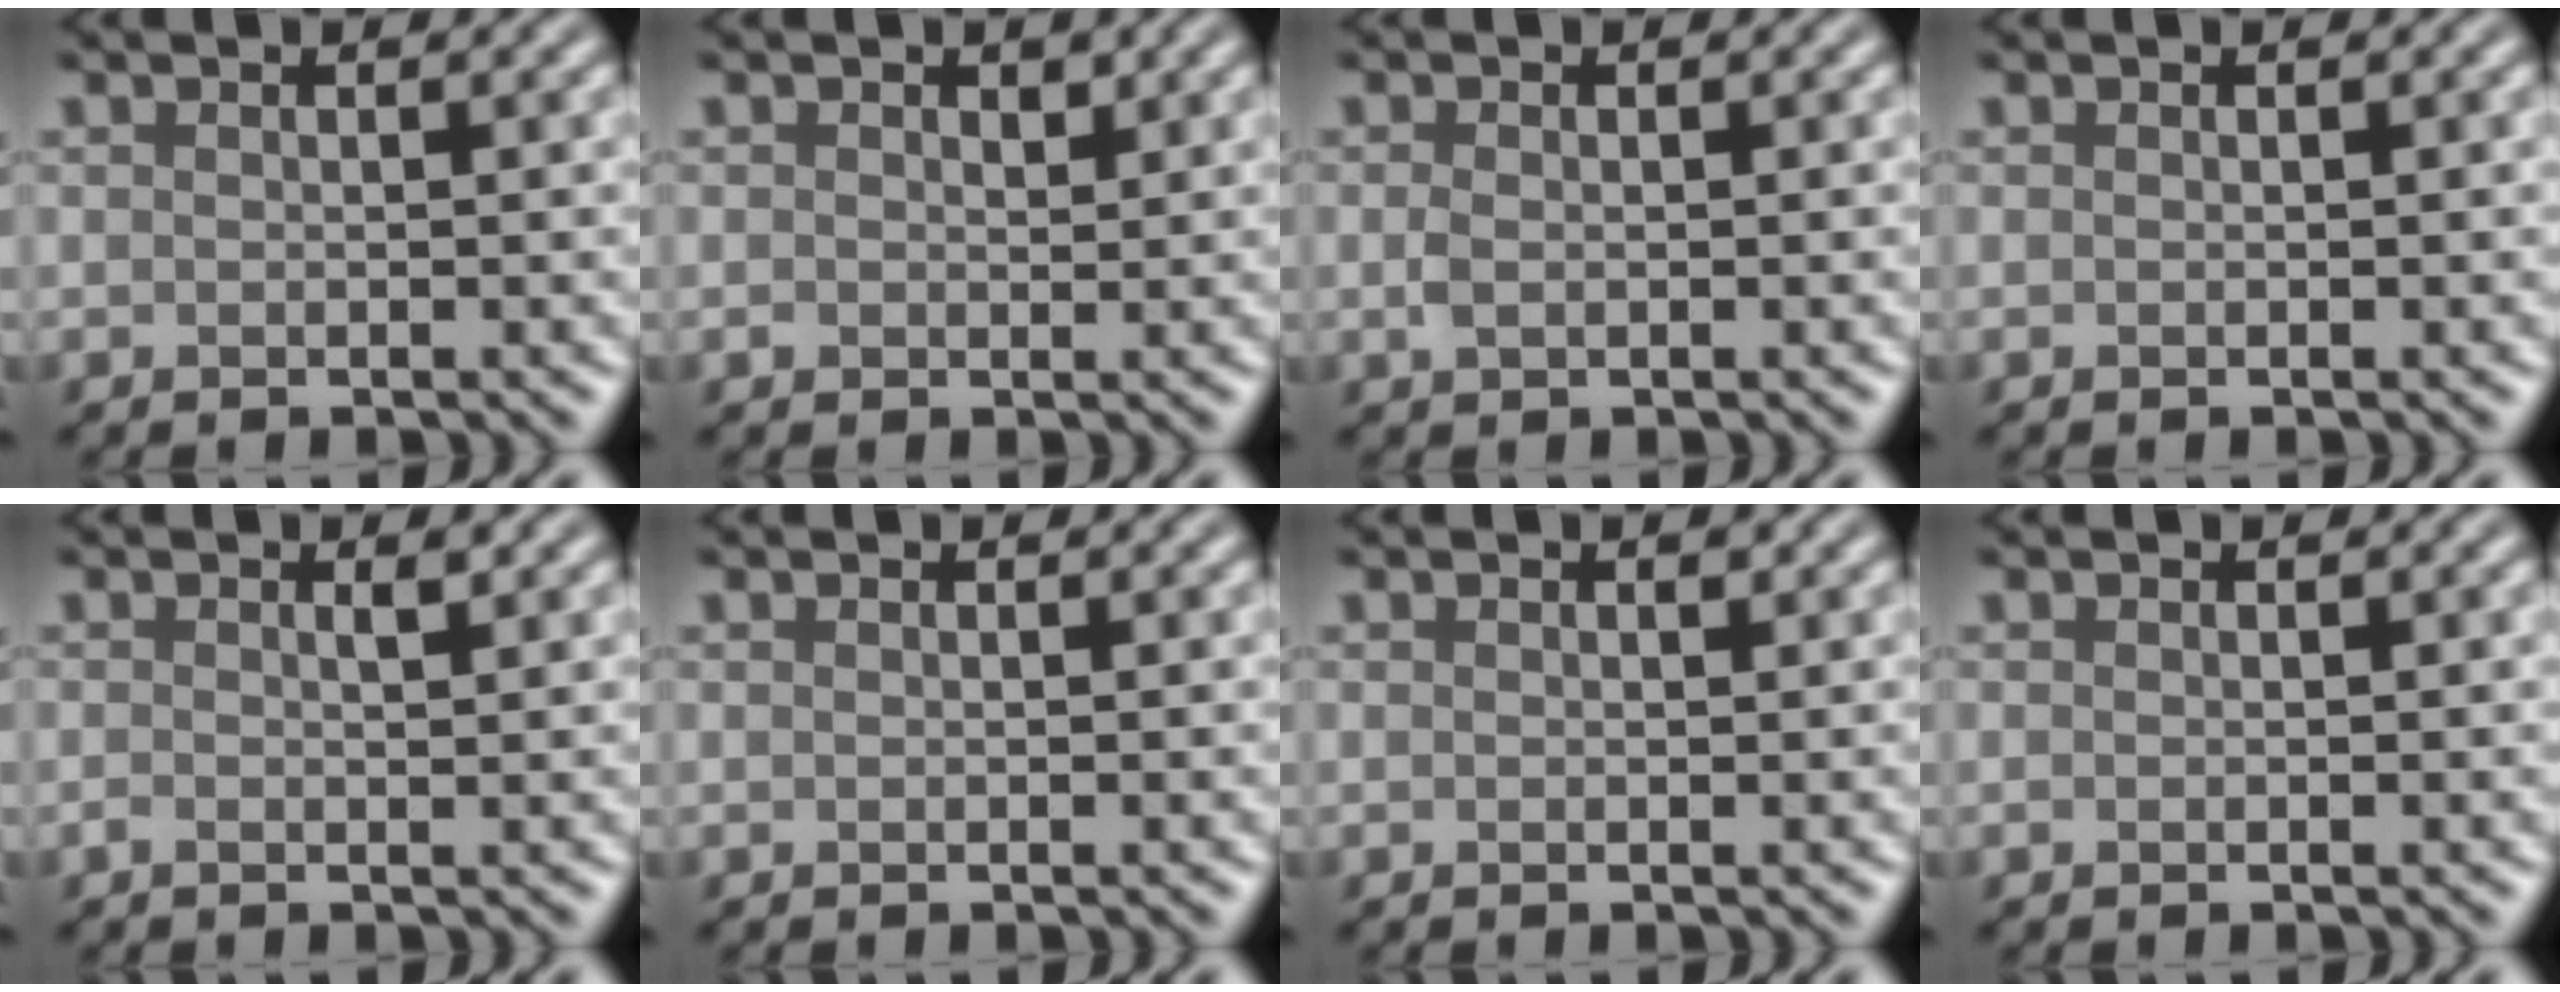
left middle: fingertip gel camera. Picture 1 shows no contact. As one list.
[{"total": 0.8, "force": [0.4, 0.7, 0.2], "torque": [-0.006, 0.001, 0.015]}, {"total": 0.8, "force": [-0.4, 0.5, 0.4], "torque": [-0.017, -0.002, 0.001]}, {"total": 0.0}, {"total": 0.6, "force": [-0.1, 0.0, 0.6], "torque": [-0.013, 0.002, 0.001]}, {"total": 0.0}, {"total": 0.0}, {"total": 0.0}]